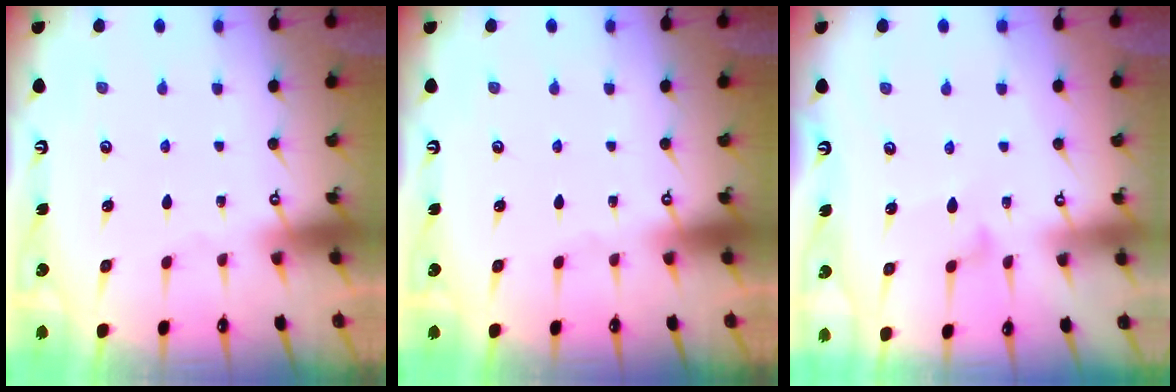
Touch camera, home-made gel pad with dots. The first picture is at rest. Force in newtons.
{"total": 0.0}
{"total": 8.3, "press": 8.3, "slide": 0.5}